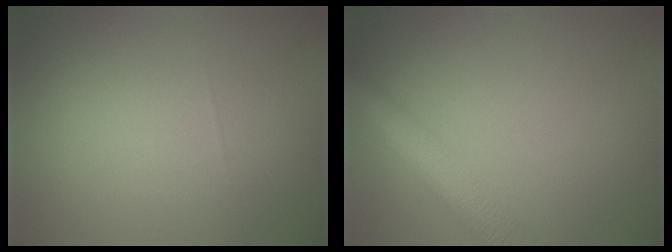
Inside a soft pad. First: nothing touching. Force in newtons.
{"total": 5.2, "press": 5.2, "slide": 0.3}